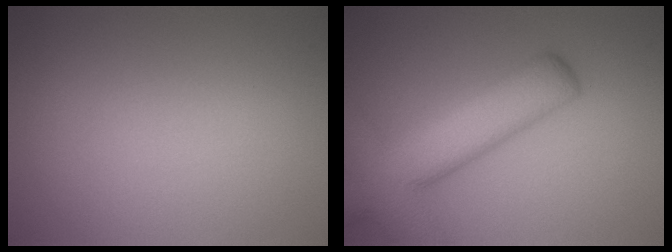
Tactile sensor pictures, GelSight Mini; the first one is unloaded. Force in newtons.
{"total": 8.5, "press": 8.5, "slide": 0.5}